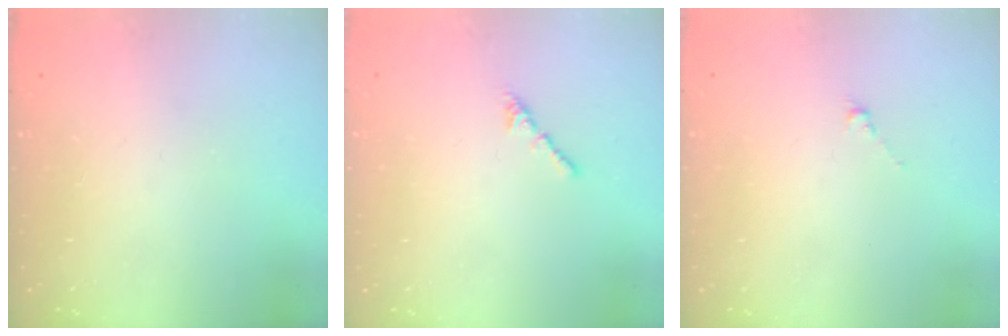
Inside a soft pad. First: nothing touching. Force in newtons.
{"total": 0.8, "press": 0.7, "slide": 0.5}
{"total": 0.0}